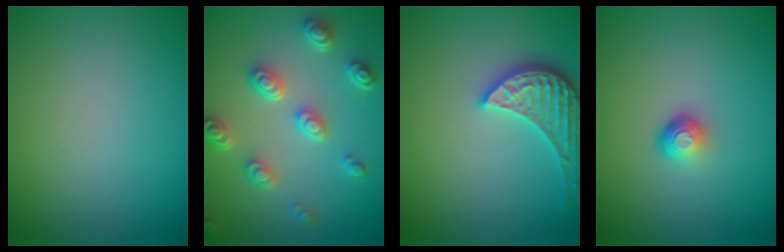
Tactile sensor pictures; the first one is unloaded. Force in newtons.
{"total": 4.9, "press": 3.9, "slide": 3.0}
{"total": 3.5, "press": 3.3, "slide": 1.0}
{"total": 1.8, "press": 1.2, "slide": 1.4}